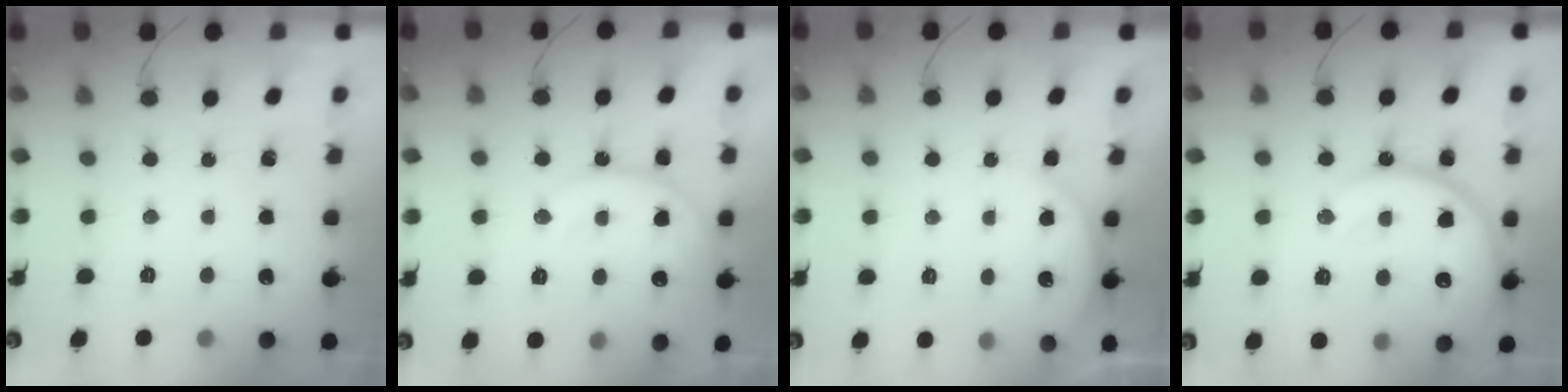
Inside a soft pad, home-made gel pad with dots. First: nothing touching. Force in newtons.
{"total": 14.4, "press": 14.3, "slide": 1.4}
{"total": 4.0, "press": 4.0, "slide": 0.5}
{"total": 17.9, "press": 17.8, "slide": 1.5}